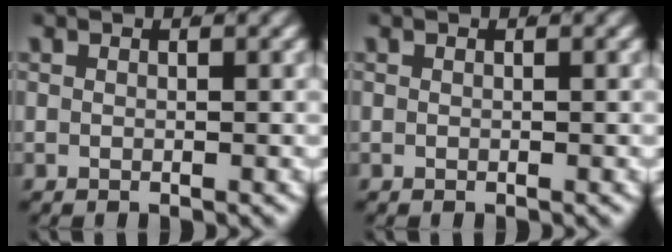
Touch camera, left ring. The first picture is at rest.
{"total": 0.0}